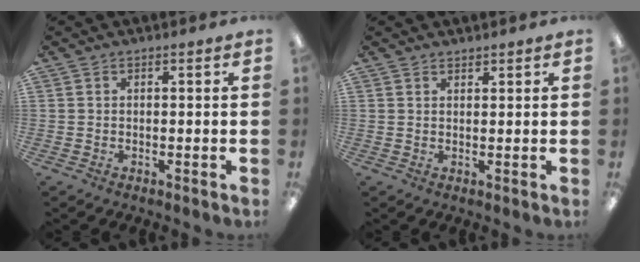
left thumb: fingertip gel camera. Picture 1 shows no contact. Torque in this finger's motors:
{"motor_torque": [-0.25, 0.24, -0.33, 0.13, -0.03]}